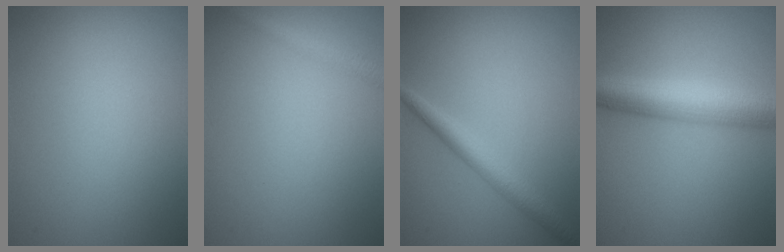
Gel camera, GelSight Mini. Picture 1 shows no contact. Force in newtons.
{"total": 1.6, "press": 1.6, "slide": 0.1}
{"total": 2.7, "press": 2.7, "slide": 0.0}
{"total": 6.4, "press": 6.4, "slide": 0.3}